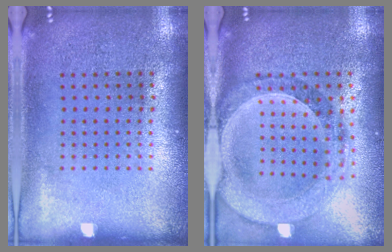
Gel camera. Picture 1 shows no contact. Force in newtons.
{"total": 1.4, "press": 1.4, "slide": 0.3}